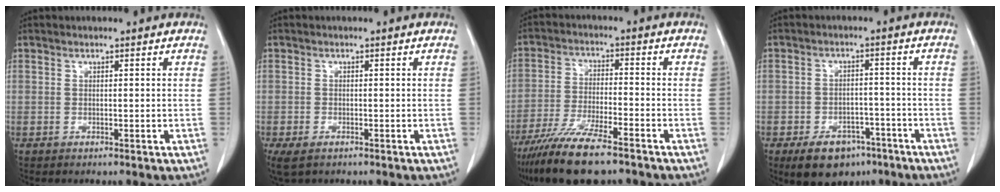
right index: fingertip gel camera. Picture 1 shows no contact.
{"total": 3.4, "force": [-2.0, 1.8, 2.1], "torque": [-0.045, -0.010, -0.026]}
{"total": 12.2, "force": [-9.2, 1.9, 7.8], "torque": [-0.144, -0.030, -0.161]}
{"total": 8.8, "force": [-5.9, 5.1, 4.1], "torque": [-0.065, 0.005, -0.085]}